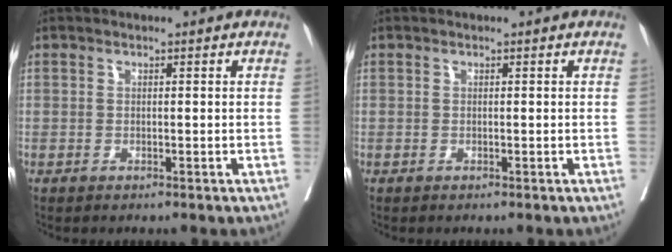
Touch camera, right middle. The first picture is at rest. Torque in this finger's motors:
{"motor_torque": [0.24, -0.22, 0.00, -0.01]}